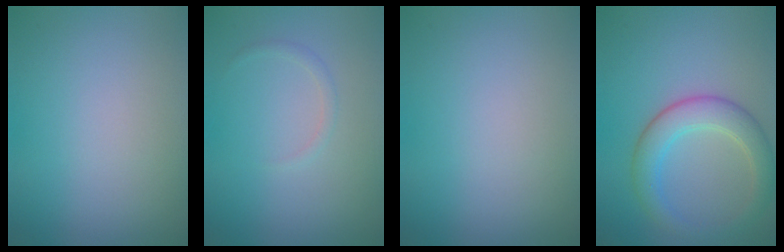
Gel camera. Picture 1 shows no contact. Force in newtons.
{"total": 0.7, "press": 0.7, "slide": 0.0}
{"total": 0.0}
{"total": 4.3, "press": 4.3, "slide": 0.2}